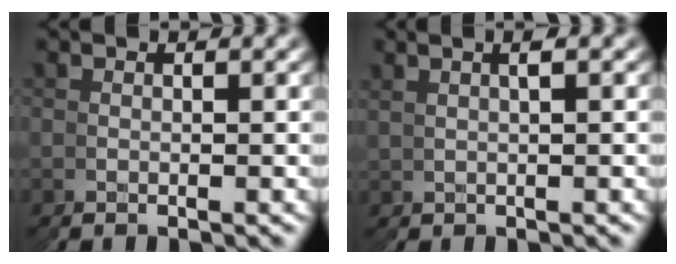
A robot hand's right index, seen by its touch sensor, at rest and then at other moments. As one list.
[{"total": 1.3, "force": [0.8, -0.6, 0.8], "torque": [-0.008, 0.015, 0.016]}]